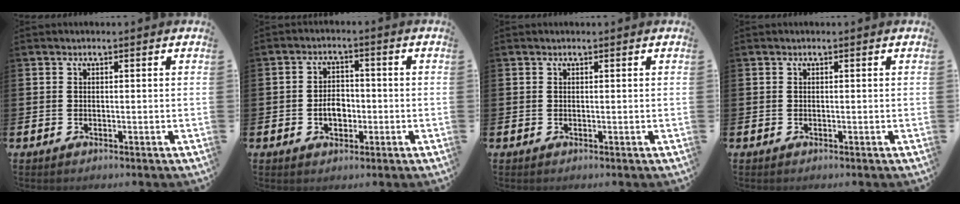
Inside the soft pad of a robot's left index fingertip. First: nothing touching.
{"total": 3.6, "force": [-0.8, 2.5, 2.4], "torque": [-0.031, -0.002, -0.020]}
{"total": 0.0}
{"total": 0.0}